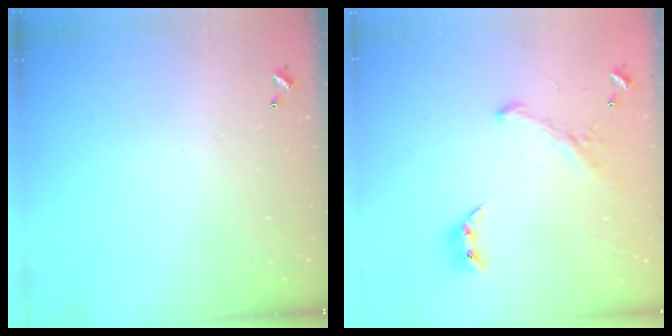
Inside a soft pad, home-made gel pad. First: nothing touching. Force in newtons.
{"total": 1.6, "press": 1.1, "slide": 1.2}